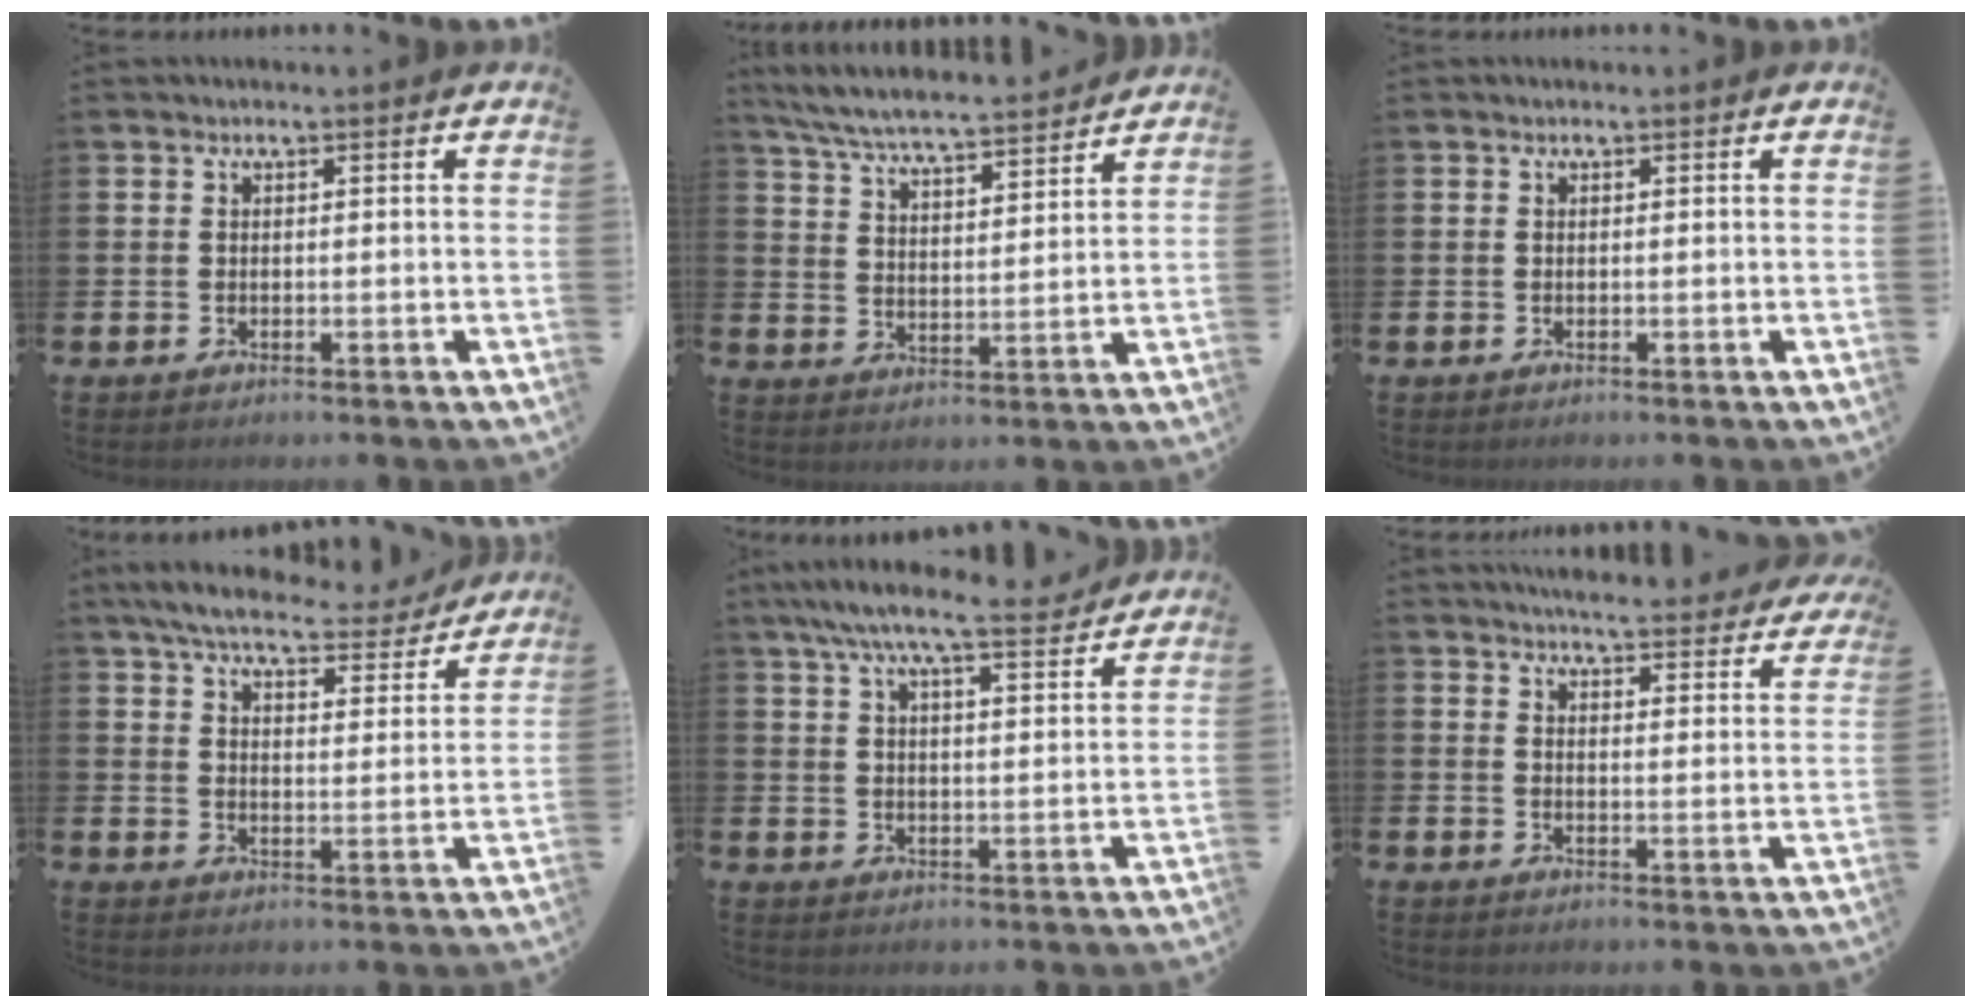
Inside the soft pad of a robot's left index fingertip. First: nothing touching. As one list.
[{"total": 6.8, "force": [6.4, 0.6, 2.1], "torque": [-0.068, -0.043, 0.111]}, {"total": 0.0}, {"total": 6.7, "force": [6.1, 1.5, 2.4], "torque": [-0.070, -0.030, 0.104]}, {"total": 8.2, "force": [7.2, 1.0, 3.7], "torque": [-0.080, -0.032, 0.126]}, {"total": 4.8, "force": [4.7, 0.4, 0.8], "torque": [-0.021, -0.037, 0.080]}]